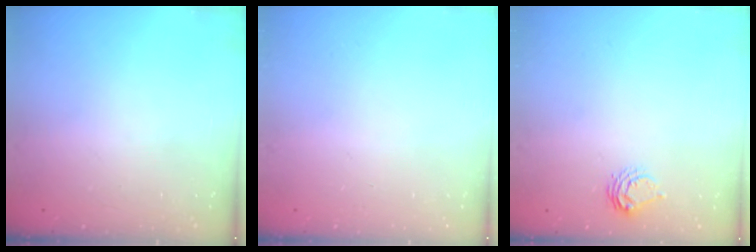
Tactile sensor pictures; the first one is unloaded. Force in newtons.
{"total": 0.0}
{"total": 8.2, "press": 8.1, "slide": 0.4}